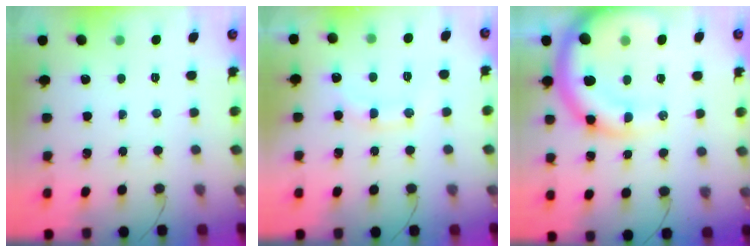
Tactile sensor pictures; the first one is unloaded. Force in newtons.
{"total": 10.9, "press": 10.8, "slide": 0.9}
{"total": 15.9, "press": 15.4, "slide": 3.7}